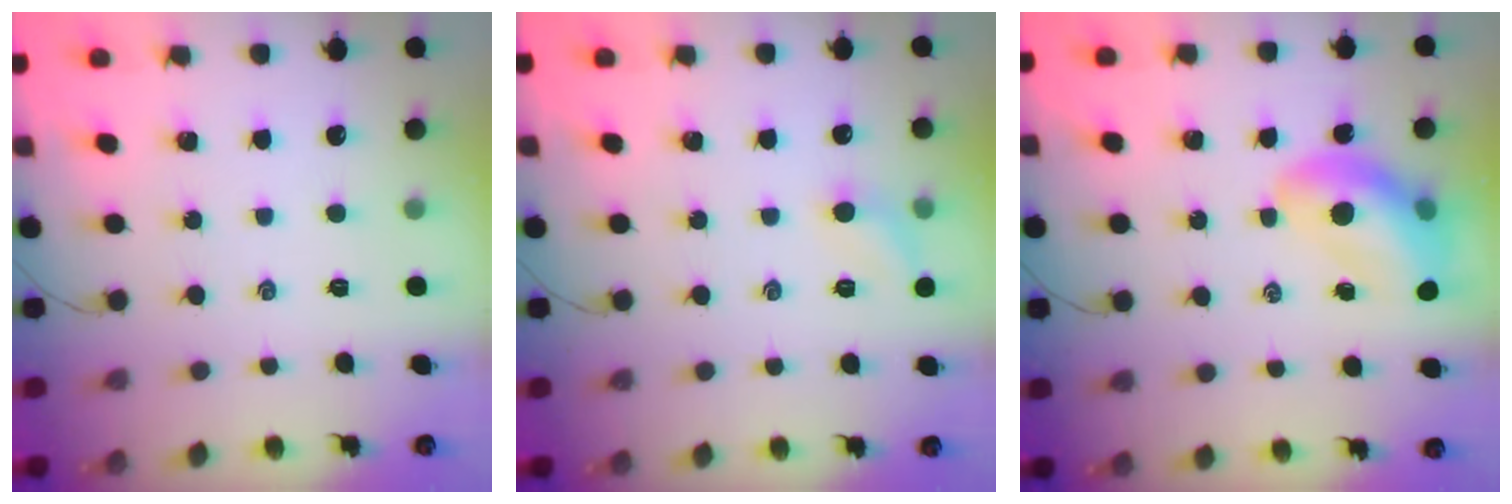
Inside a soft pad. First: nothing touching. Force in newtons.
{"total": 5.8, "press": 5.5, "slide": 1.8}
{"total": 13.2, "press": 12.6, "slide": 3.9}